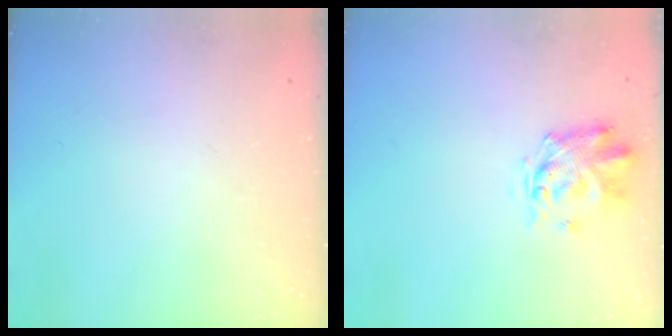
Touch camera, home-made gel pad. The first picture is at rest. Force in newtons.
{"total": 3.7, "press": 3.6, "slide": 1.1}